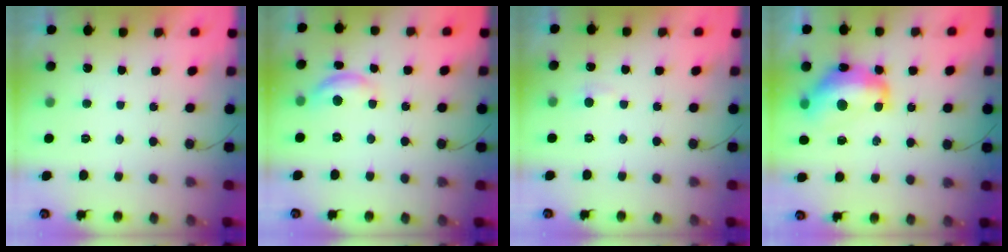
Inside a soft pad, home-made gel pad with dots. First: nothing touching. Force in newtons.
{"total": 9.5, "press": 9.5, "slide": 0.4}
{"total": 4.5, "press": 4.5, "slide": 0.6}
{"total": 14.4, "press": 14.3, "slide": 0.9}